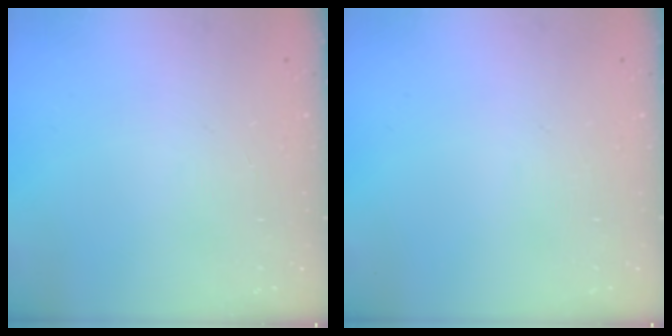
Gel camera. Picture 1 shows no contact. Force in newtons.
{"total": 0.0}